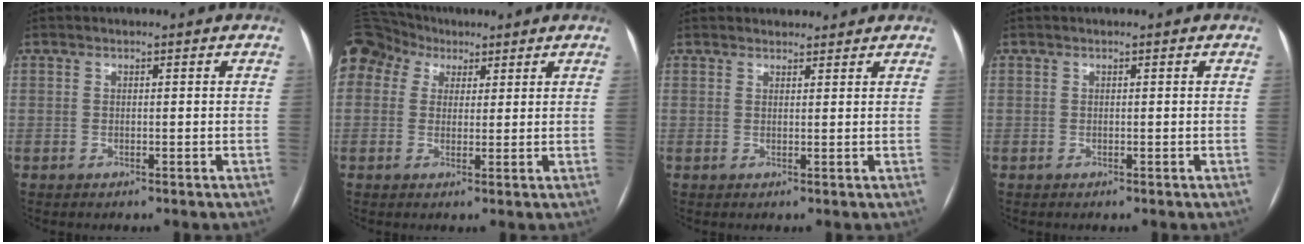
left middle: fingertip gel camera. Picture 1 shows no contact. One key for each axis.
{"total": 15.1, "fx": 7.7, "fy": 11.6, "fz": 5.7, "tx": -0.178, "ty": 0.084, "tz": 0.148}
{"total": 3.4, "fx": 3.2, "fy": 1.1, "fz": 0.3, "tx": -0.002, "ty": 0.020, "tz": 0.044}
{"total": 0.0}